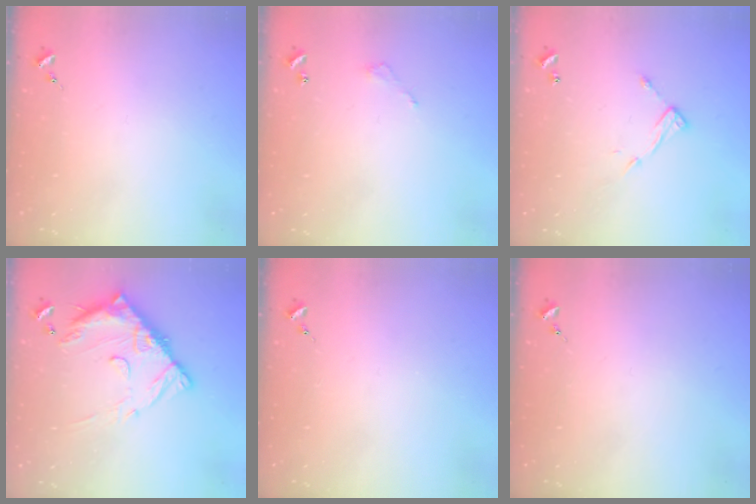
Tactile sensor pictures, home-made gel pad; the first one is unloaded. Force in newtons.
{"total": 3.1, "press": 3.0, "slide": 0.3}
{"total": 8.6, "press": 8.6, "slide": 0.4}
{"total": 16.1, "press": 16.0, "slide": 1.3}
{"total": 0.0}
{"total": 0.0}